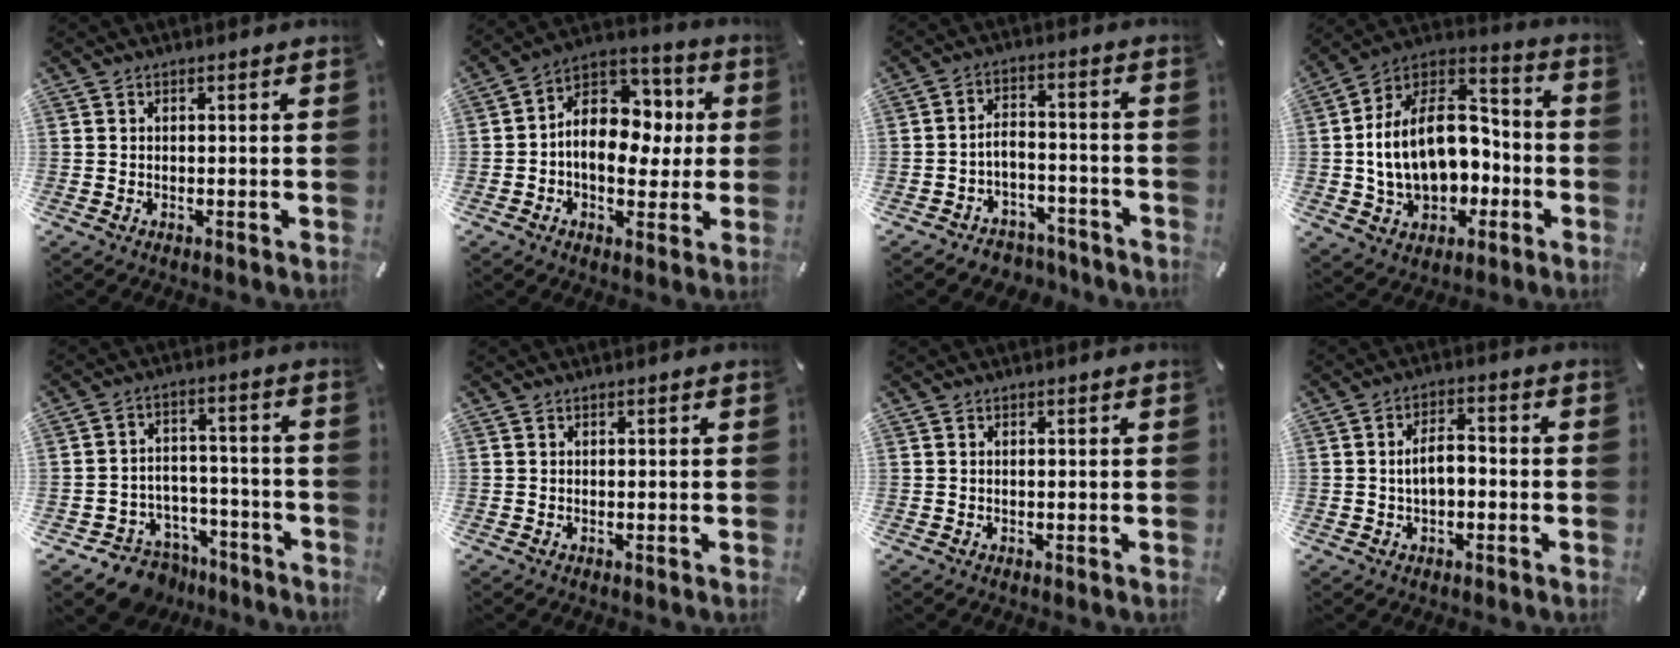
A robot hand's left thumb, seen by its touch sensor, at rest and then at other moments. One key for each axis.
{"total": 12.1, "fx": 0.1, "fy": 10.0, "fz": 6.9, "tx": -0.110, "ty": -0.012, "tz": 0.005}
{"total": 5.1, "fx": -3.0, "fy": 3.7, "fz": 1.7, "tx": -0.026, "ty": 0.015, "tz": -0.055}
{"total": 19.8, "fx": -1.9, "fy": 14.7, "fz": 13.1, "tx": -0.222, "ty": 0.000, "tz": -0.024}
{"total": 7.6, "fx": -5.5, "fy": 5.2, "fz": 0.8, "tx": -0.002, "ty": 0.036, "tz": -0.095}
{"total": 0.0}
{"total": 0.0}
{"total": 5.5, "fx": -0.7, "fy": 3.1, "fz": 4.5, "tx": -0.080, "ty": 0.015, "tz": -0.013}